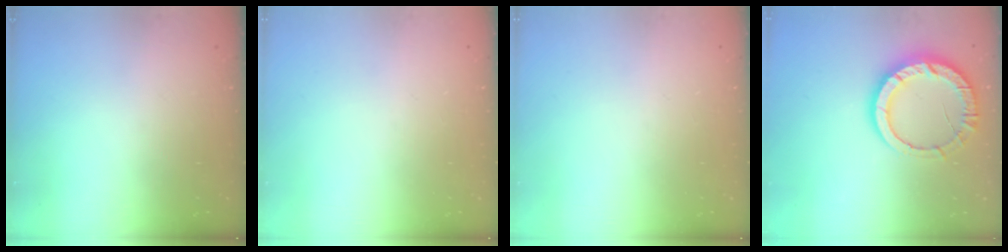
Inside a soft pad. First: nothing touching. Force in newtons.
{"total": 0.0}
{"total": 0.0}
{"total": 12.0, "press": 11.9, "slide": 1.0}